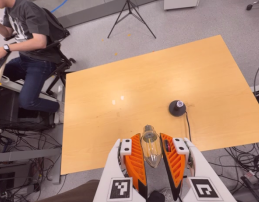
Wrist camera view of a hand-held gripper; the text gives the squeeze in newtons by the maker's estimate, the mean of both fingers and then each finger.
{"total": 13.0, "left": 14.4, "right": 11.6}